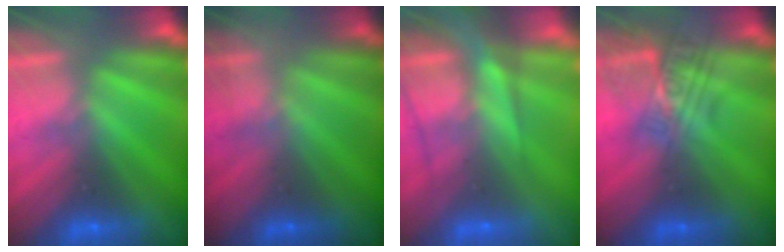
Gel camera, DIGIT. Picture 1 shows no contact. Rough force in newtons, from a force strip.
{"total": 1.7}
{"total": 7.4}
{"total": 2.4}